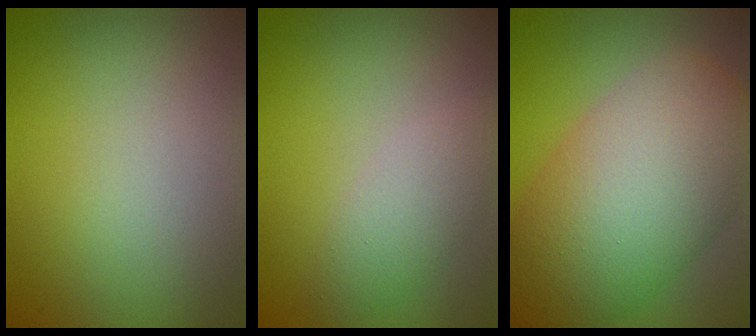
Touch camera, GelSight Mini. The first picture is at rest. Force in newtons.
{"total": 2.7, "press": 2.7, "slide": 0.1}
{"total": 11.7, "press": 11.7, "slide": 0.4}